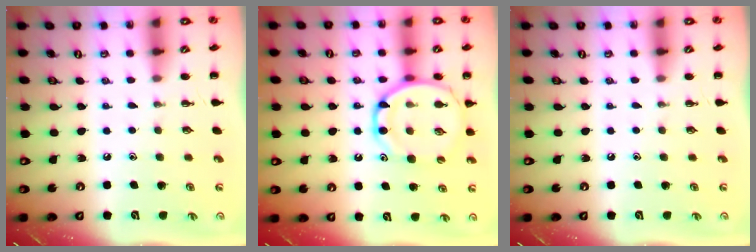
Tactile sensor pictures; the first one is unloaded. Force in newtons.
{"total": 13.7, "press": 13.3, "slide": 3.2}
{"total": 0.0}